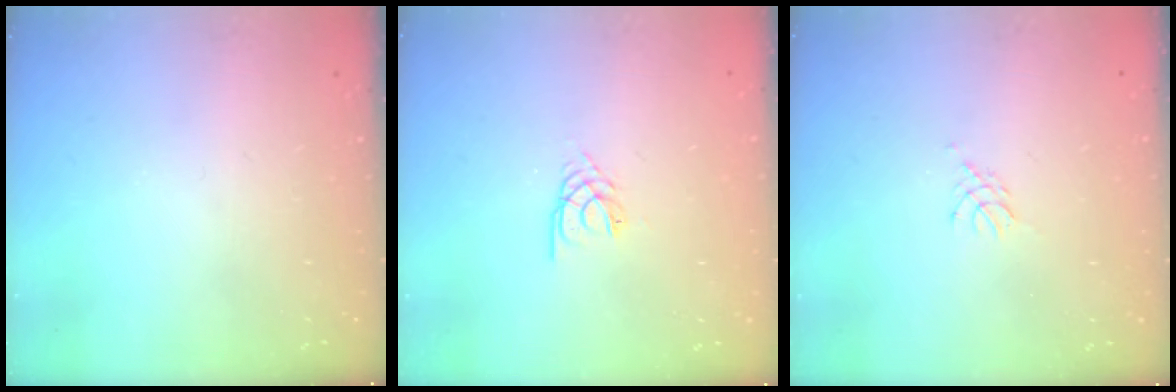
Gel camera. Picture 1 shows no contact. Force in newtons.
{"total": 2.2, "press": 2.1, "slide": 0.4}
{"total": 3.8, "press": 3.8, "slide": 0.6}